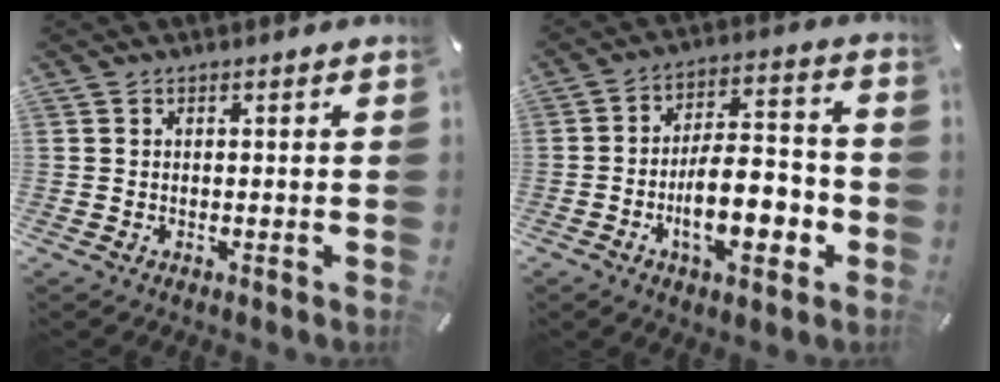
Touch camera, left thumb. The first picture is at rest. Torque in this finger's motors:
{"motor_torque": [1.75, 2.62, 1.14, 0.85, 0.25]}